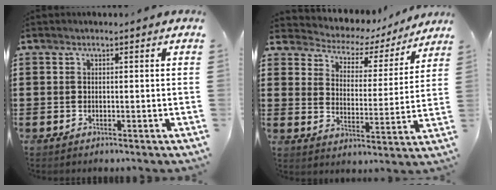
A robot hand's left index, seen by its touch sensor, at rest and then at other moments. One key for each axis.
{"total": 3.9, "fx": 3.7, "fy": 1.3, "fz": 0.5, "tx": -0.036, "ty": -0.032, "tz": 0.054}